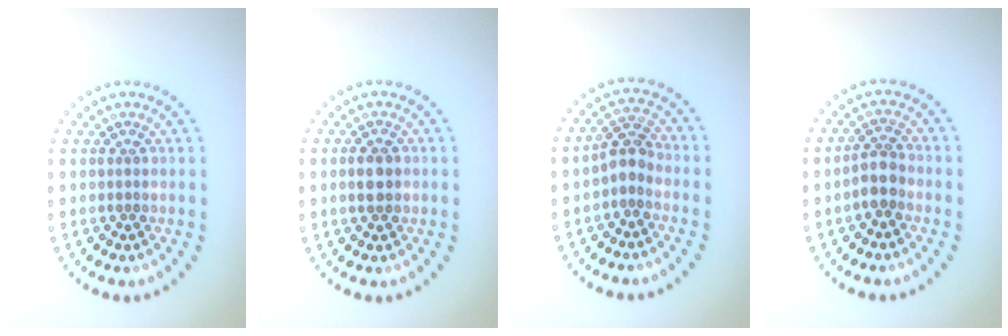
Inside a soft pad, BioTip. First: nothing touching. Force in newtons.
{"total": 1.9, "press": 1.9, "slide": 0.1}
{"total": 2.3, "press": 2.0, "slide": 1.1}
{"total": 2.3, "press": 2.0, "slide": 1.1}